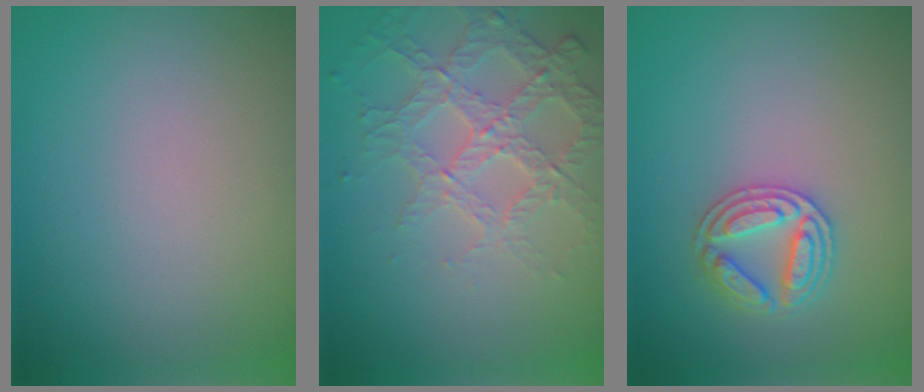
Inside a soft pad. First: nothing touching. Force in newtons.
{"total": 3.8, "press": 3.3, "slide": 1.9}
{"total": 3.0, "press": 3.0, "slide": 0.4}